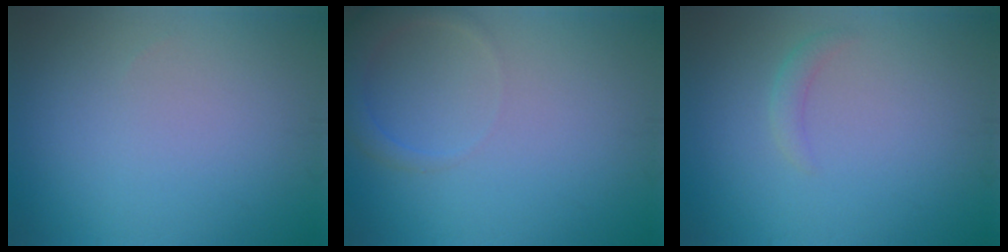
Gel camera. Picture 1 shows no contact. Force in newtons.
{"total": 2.6, "press": 2.6, "slide": 0.2}
{"total": 1.1, "press": 1.1, "slide": 0.0}